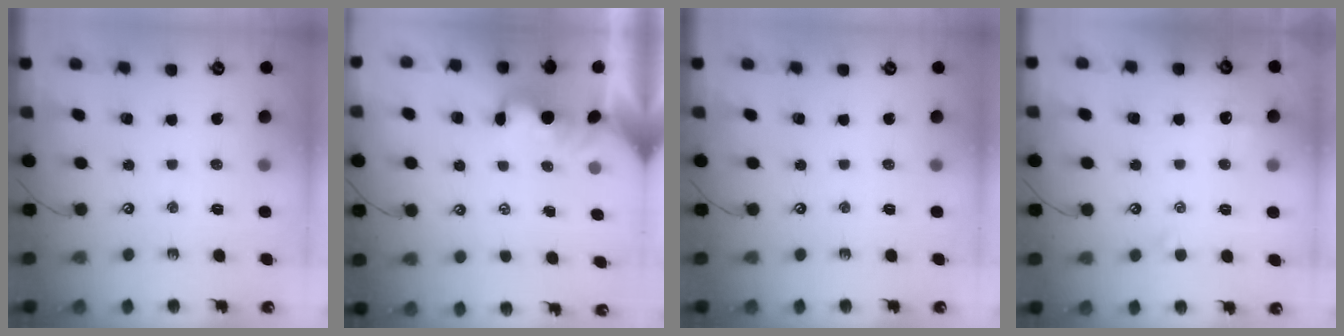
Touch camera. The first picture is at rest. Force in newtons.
{"total": 1.2, "press": 1.1, "slide": 0.3}
{"total": 0.0}
{"total": 0.6, "press": 0.2, "slide": 0.6}